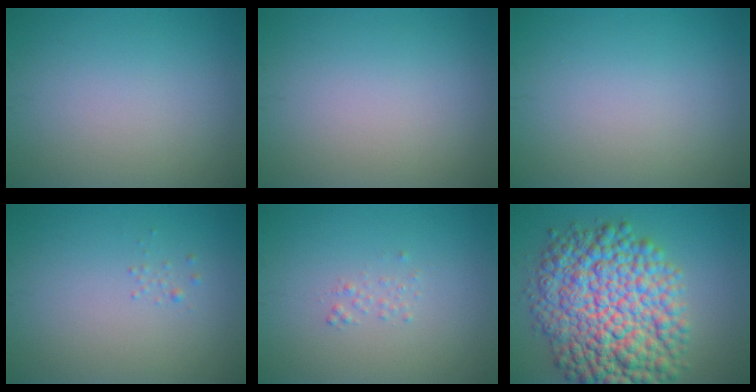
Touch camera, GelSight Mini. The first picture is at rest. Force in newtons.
{"total": 0.0}
{"total": 0.0}
{"total": 0.7, "press": 0.7, "slide": 0.1}
{"total": 0.7, "press": 0.7, "slide": 0.1}
{"total": 13.4, "press": 13.4, "slide": 0.1}